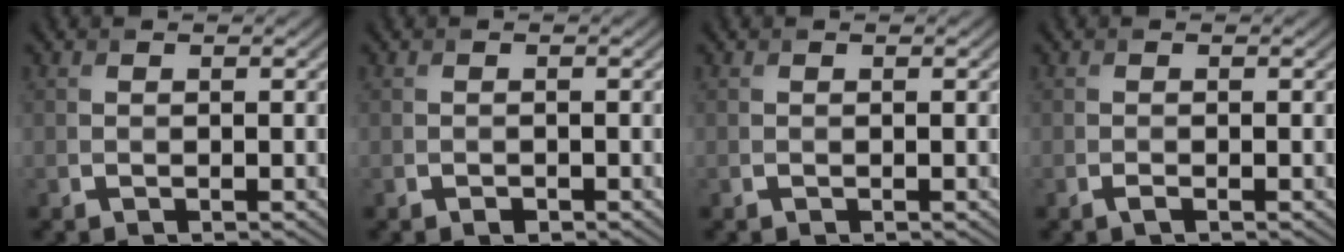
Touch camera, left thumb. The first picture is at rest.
{"total": 0.6, "force": [-0.4, 0.4, 0.3], "torque": [-0.003, -0.003, -0.006]}
{"total": 0.0}
{"total": 0.7, "force": [-0.4, 0.1, 0.5], "torque": [-0.011, -0.002, -0.008]}